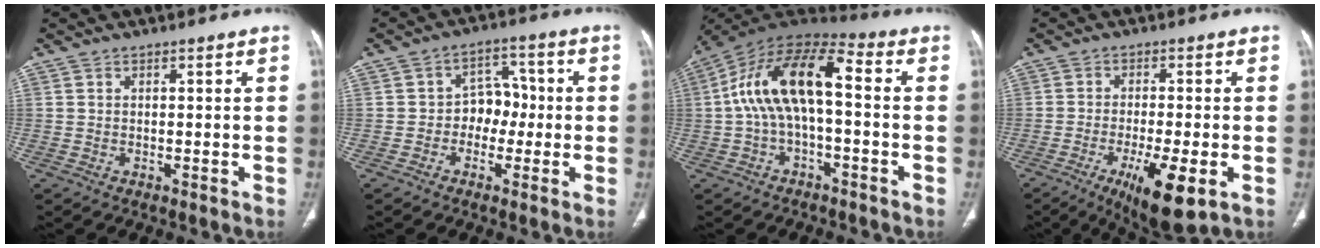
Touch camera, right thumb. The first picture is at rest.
{"total": 6.6, "force": [-1.0, 5.2, 3.9], "torque": [-0.016, 0.027, -0.027]}
{"total": 15.0, "force": [0.1, 6.8, 13.4], "torque": [-0.250, 0.056, -0.008]}
{"total": 11.5, "force": [-4.7, 2.9, 10.1], "torque": [-0.166, -0.011, -0.068]}